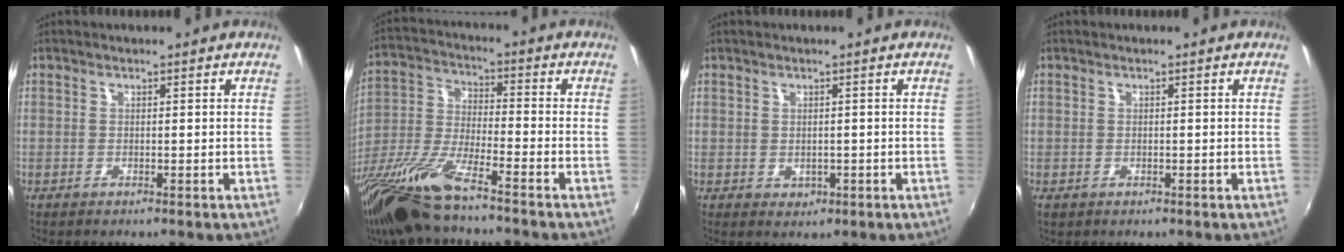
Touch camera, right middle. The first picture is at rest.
{"total": 15.4, "force": [-11.8, 1.8, 9.7], "torque": [-0.205, -0.037, -0.231]}
{"total": 1.7, "force": [0.0, 1.6, 0.6], "torque": [-0.004, 0.000, 0.004]}
{"total": 0.5, "force": [-0.2, 0.4, 0.2], "torque": [-0.004, -0.001, -0.002]}